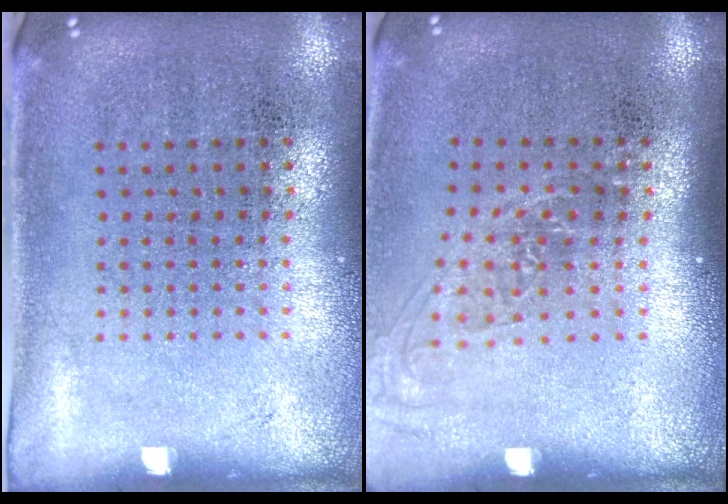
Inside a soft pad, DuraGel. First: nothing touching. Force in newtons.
{"total": 1.3, "press": 1.1, "slide": 0.8}